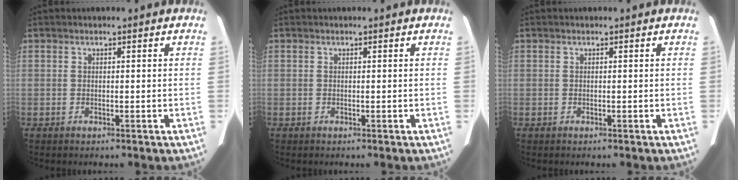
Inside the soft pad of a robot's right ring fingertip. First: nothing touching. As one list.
[{"total": 0.0}, {"total": 0.0}]